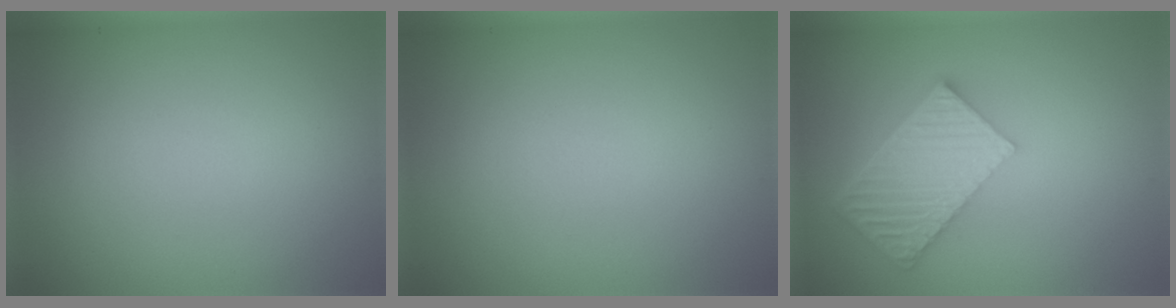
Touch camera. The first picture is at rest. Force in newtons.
{"total": 0.0}
{"total": 6.2, "press": 4.3, "slide": 4.5}